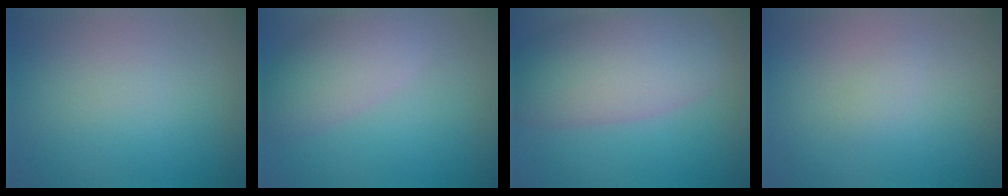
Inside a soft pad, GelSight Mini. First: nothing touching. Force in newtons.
{"total": 4.9, "press": 4.9, "slide": 0.3}
{"total": 8.0, "press": 8.0, "slide": 0.6}
{"total": 0.6, "press": 0.6, "slide": 0.1}